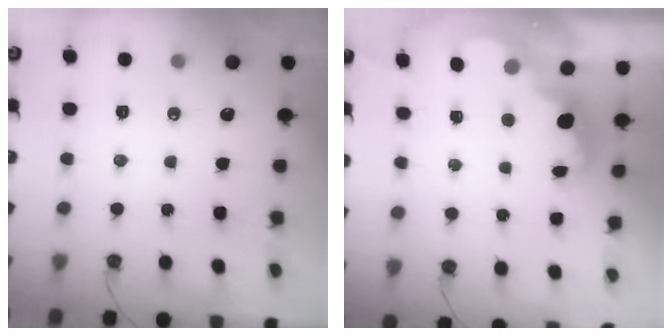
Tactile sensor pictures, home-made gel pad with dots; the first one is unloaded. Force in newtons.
{"total": 2.5, "press": 2.4, "slide": 0.5}